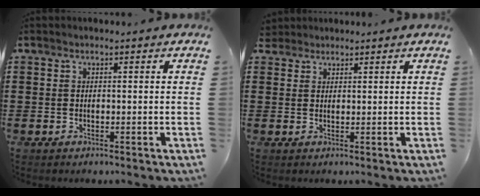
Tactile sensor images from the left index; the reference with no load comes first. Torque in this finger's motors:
{"motor_torque": [0.06, -0.05, -0.02, -0.02]}